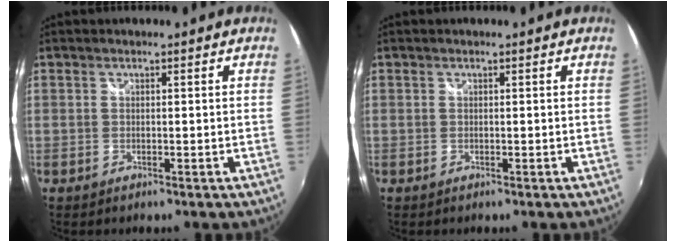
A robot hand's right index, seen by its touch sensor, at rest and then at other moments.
{"total": 0.0}